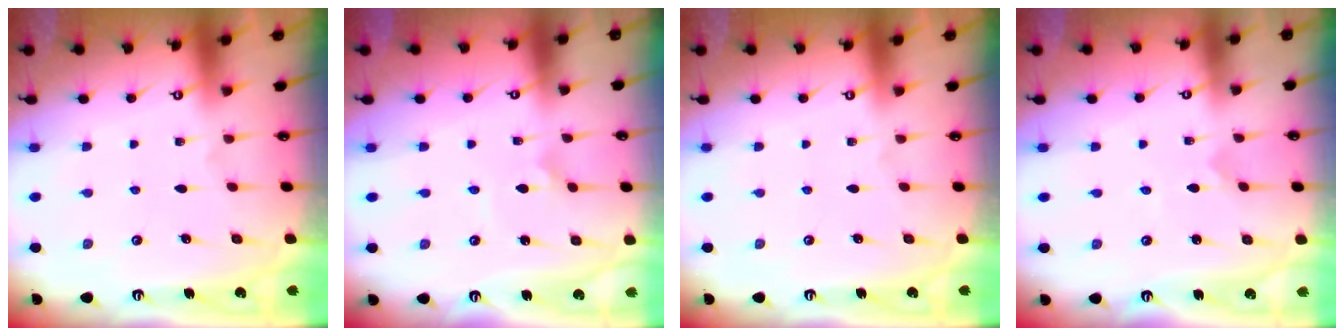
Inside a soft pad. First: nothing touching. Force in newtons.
{"total": 2.2, "press": 2.2, "slide": 0.1}
{"total": 0.0}
{"total": 0.0}